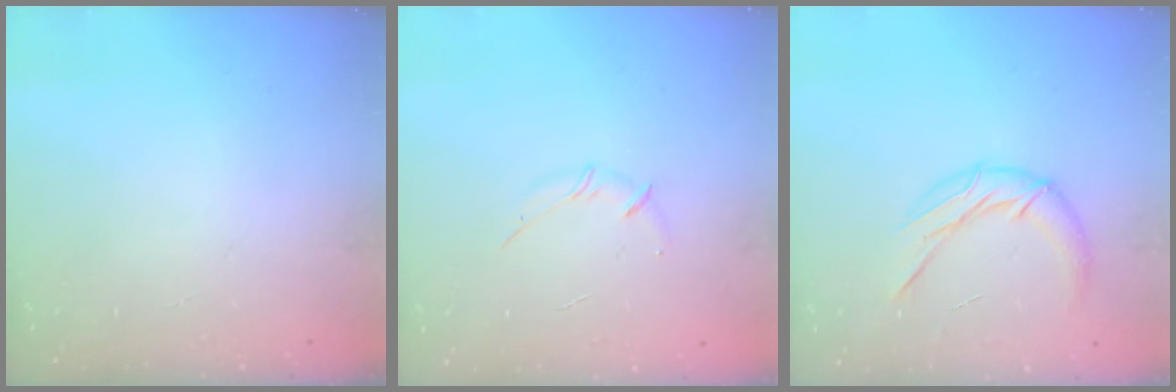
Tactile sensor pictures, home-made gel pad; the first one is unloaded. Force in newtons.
{"total": 3.4, "press": 3.3, "slide": 0.8}
{"total": 11.7, "press": 11.7, "slide": 1.3}